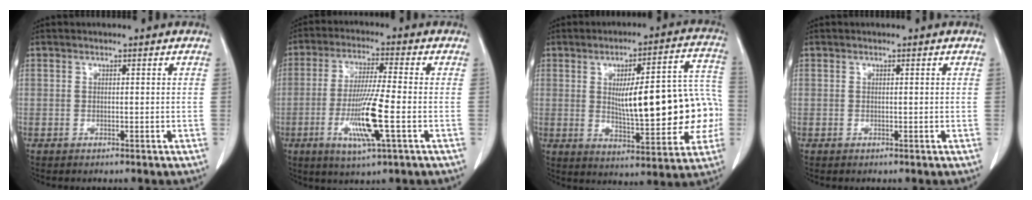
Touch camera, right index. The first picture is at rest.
{"total": 10.5, "force": [-3.0, 0.1, 10.1], "torque": [-0.199, -0.016, -0.057]}
{"total": 18.7, "force": [-0.3, 5.0, 18.0], "torque": [-0.221, 0.034, 0.009]}
{"total": 0.0}